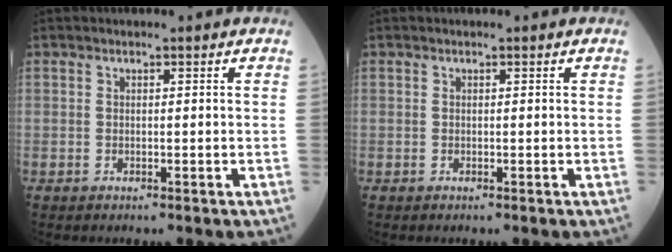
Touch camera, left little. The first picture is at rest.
{"total": 0.0}